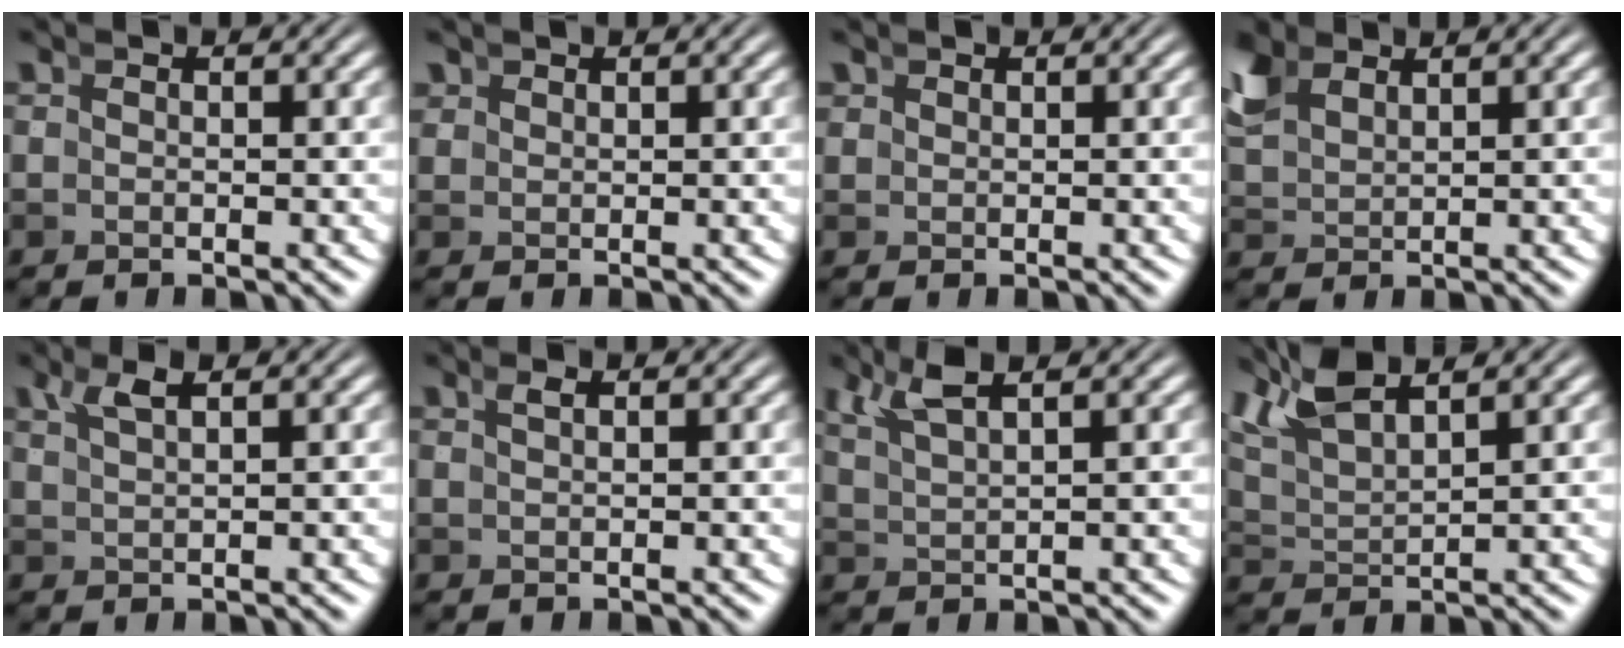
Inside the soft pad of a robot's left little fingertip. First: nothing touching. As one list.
[{"total": 0.9, "force": [0.7, 0.4, 0.1], "torque": [-0.002, -0.001, 0.022]}, {"total": 0.6, "force": [0.5, 0.3, 0.1], "torque": [0.000, -0.001, 0.016]}, {"total": 2.7, "force": [2.0, 1.3, 1.3], "torque": [-0.042, 0.000, 0.048]}, {"total": 1.7, "force": [1.3, -0.2, 1.1], "torque": [-0.015, 0.005, 0.028]}, {"total": 0.7, "force": [0.4, -0.5, 0.4], "torque": [0.001, 0.005, 0.011]}, {"total": 3.3, "force": [2.4, 0.7, 2.1], "torque": [-0.036, 0.006, 0.048]}, {"total": 5.7, "force": [3.7, 2.8, 3.4], "torque": [-0.080, 0.003, 0.064]}]